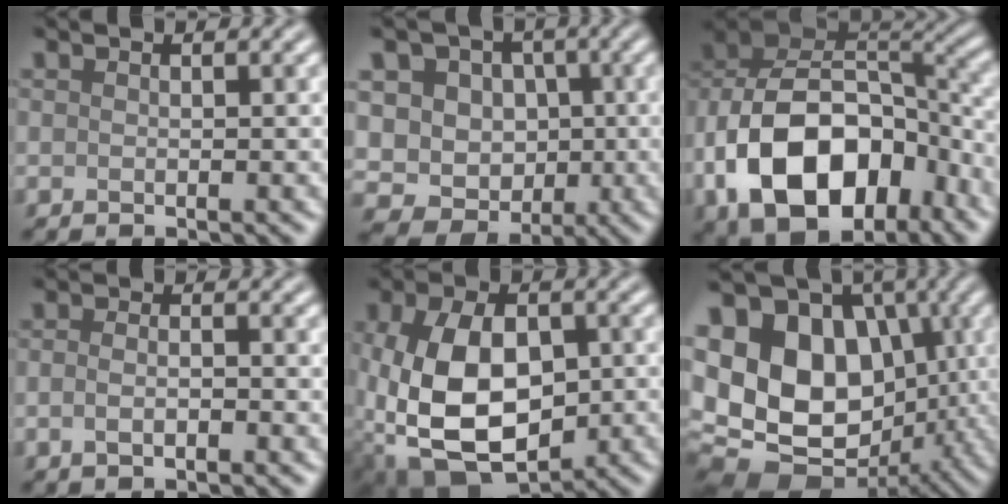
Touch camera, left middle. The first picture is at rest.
{"total": 10.6, "force": [0.1, 9.5, 4.7], "torque": [-0.074, 0.042, -0.032]}
{"total": 14.8, "force": [-5.2, 9.5, 10.1], "torque": [-0.183, 0.000, -0.096]}
{"total": 2.5, "force": [-0.6, 1.2, 2.1], "torque": [-0.024, -0.002, -0.017]}
{"total": 12.9, "force": [-1.9, 8.4, 9.6], "torque": [-0.203, -0.025, -0.024]}
{"total": 15.0, "force": [-0.1, 11.6, 9.6], "torque": [-0.181, -0.002, -0.006]}